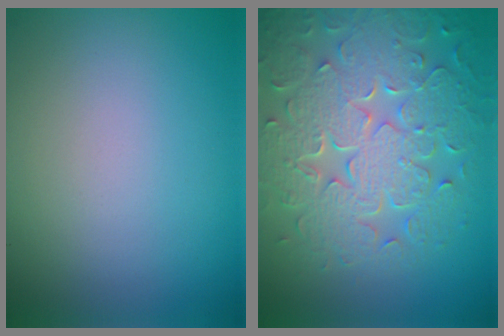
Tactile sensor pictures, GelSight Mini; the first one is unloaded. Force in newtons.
{"total": 8.7, "press": 6.3, "slide": 6.0}